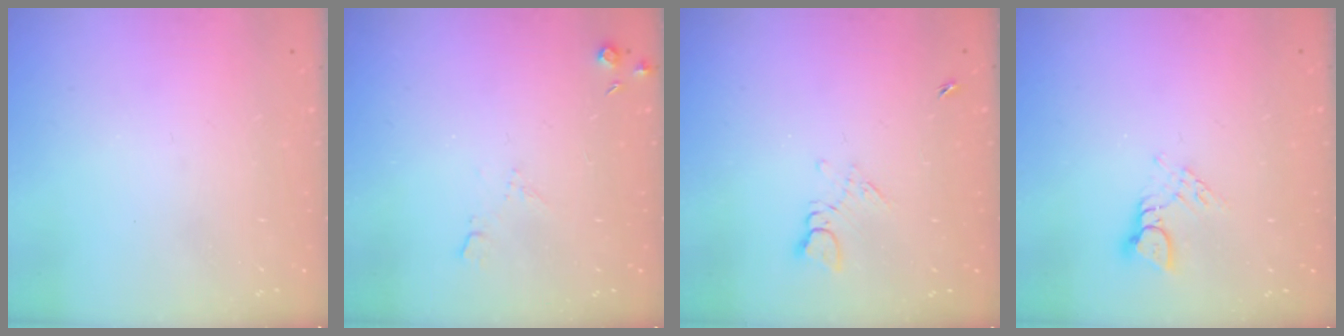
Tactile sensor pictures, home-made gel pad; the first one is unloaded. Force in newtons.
{"total": 6.5, "press": 6.4, "slide": 0.9}
{"total": 4.0, "press": 3.9, "slide": 0.7}
{"total": 4.0, "press": 4.0, "slide": 0.4}